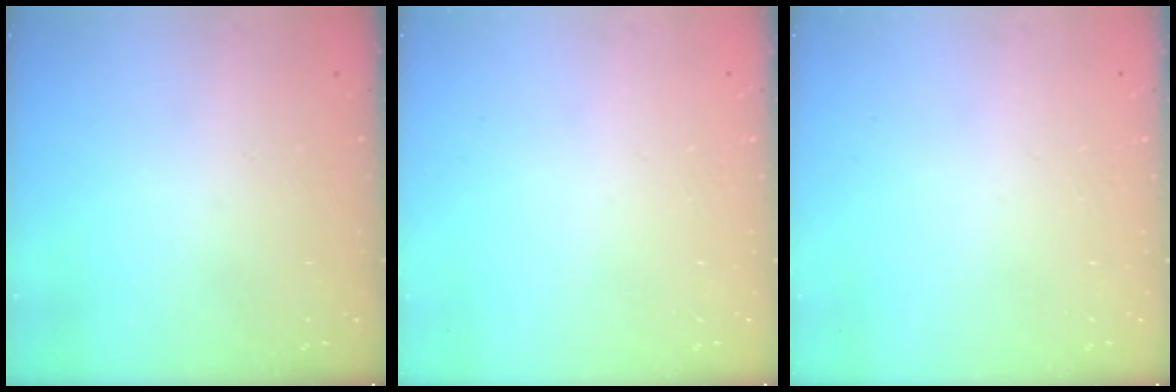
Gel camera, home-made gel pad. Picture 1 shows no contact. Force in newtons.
{"total": 0.0}
{"total": 0.0}